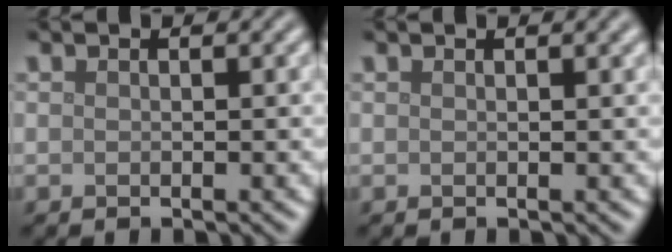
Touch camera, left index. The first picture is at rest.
{"total": 1.2, "force": [0.7, 0.4, 0.9], "torque": [-0.007, 0.004, 0.009]}